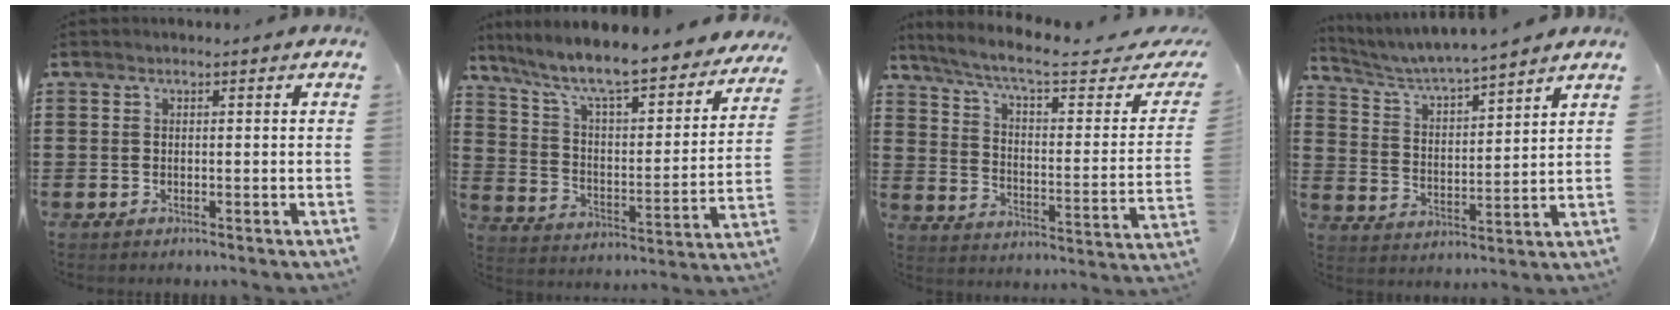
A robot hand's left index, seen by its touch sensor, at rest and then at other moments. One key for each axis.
{"total": 8.5, "fx": 7.3, "fy": 0.5, "fz": 4.3, "tx": -0.115, "ty": -0.058, "tz": 0.118}
{"total": 8.0, "fx": 6.2, "fy": 0.7, "fz": 5.0, "tx": -0.122, "ty": -0.041, "tz": 0.102}
{"total": 4.7, "fx": 4.4, "fy": -0.1, "fz": 1.5, "tx": -0.051, "ty": -0.031, "tz": 0.071}